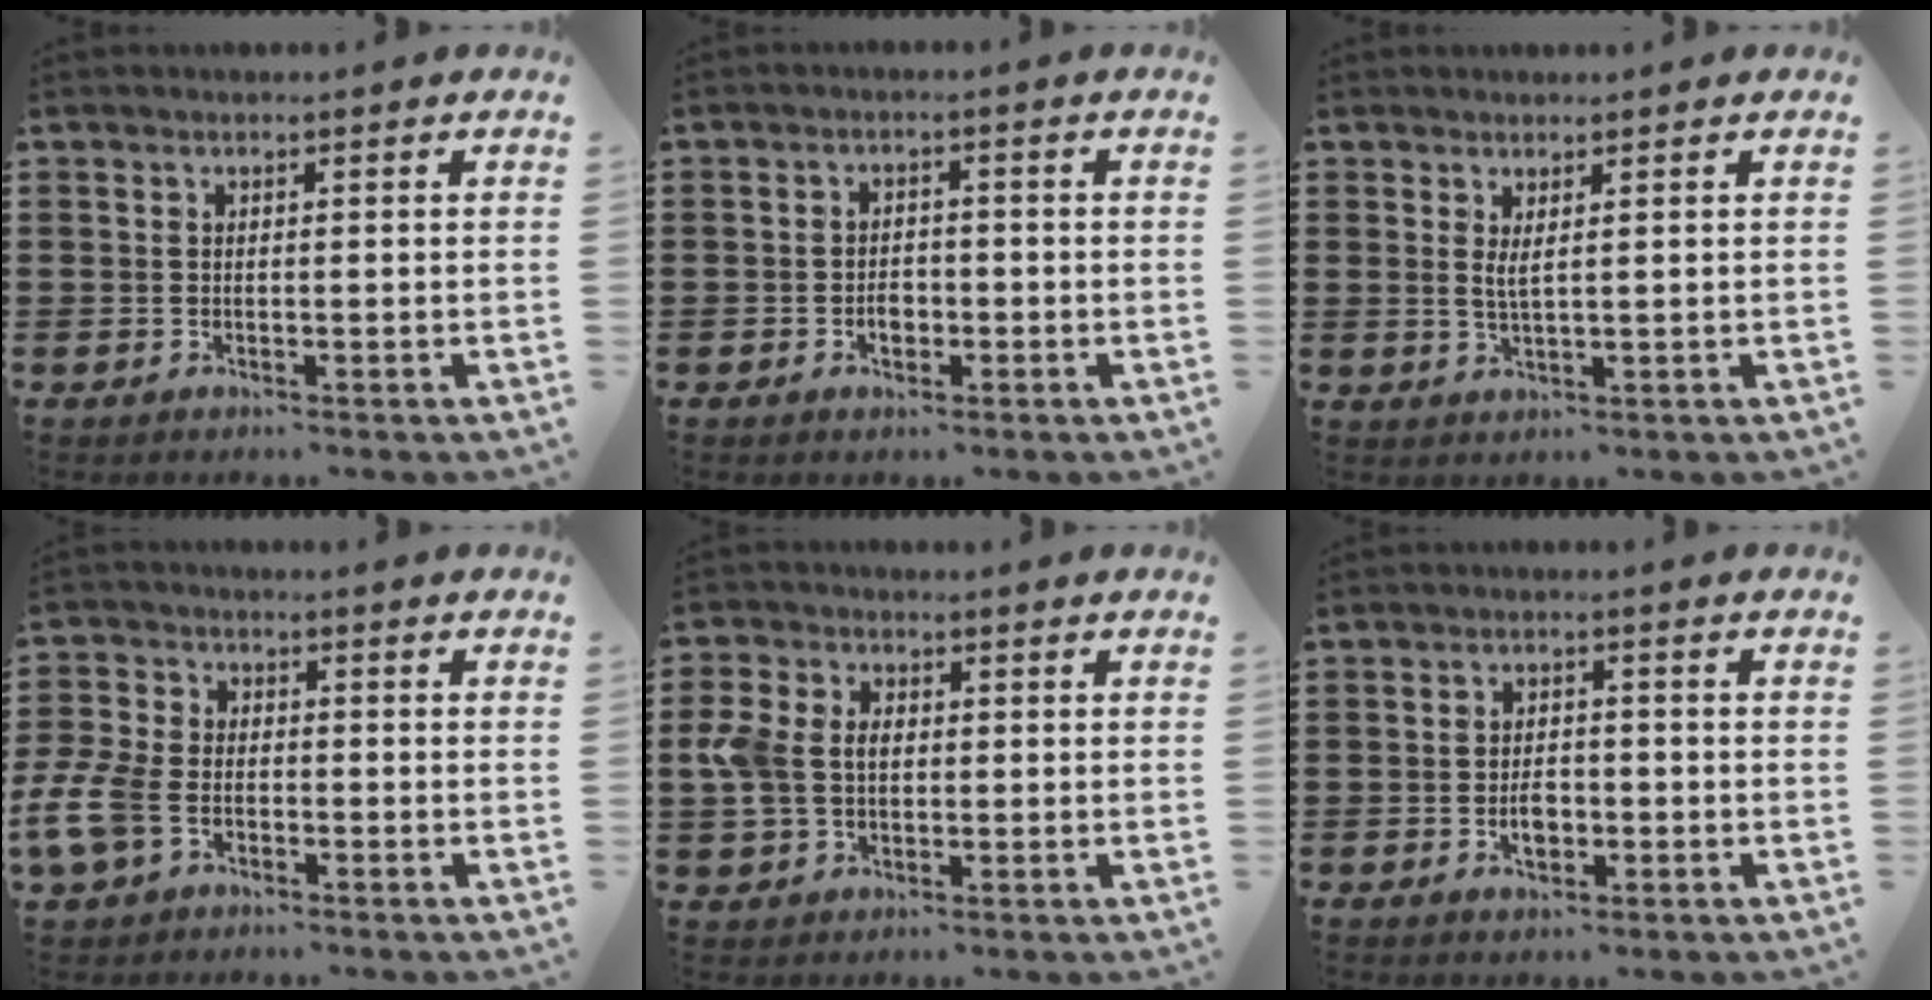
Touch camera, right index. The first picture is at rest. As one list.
[{"total": 2.5, "force": [-0.9, 1.5, 1.7], "torque": [-0.024, -0.002, -0.019]}, {"total": 2.0, "force": [1.0, 0.3, 1.7], "torque": [-0.036, -0.001, 0.018]}, {"total": 6.8, "force": [-3.2, 4.0, 4.5], "torque": [-0.133, -0.006, -0.070]}, {"total": 5.0, "force": [0.0, 3.8, 3.2], "torque": [-0.097, 0.003, -0.010]}, {"total": 3.2, "force": [-1.1, 1.8, 2.4], "torque": [-0.035, -0.001, -0.020]}]